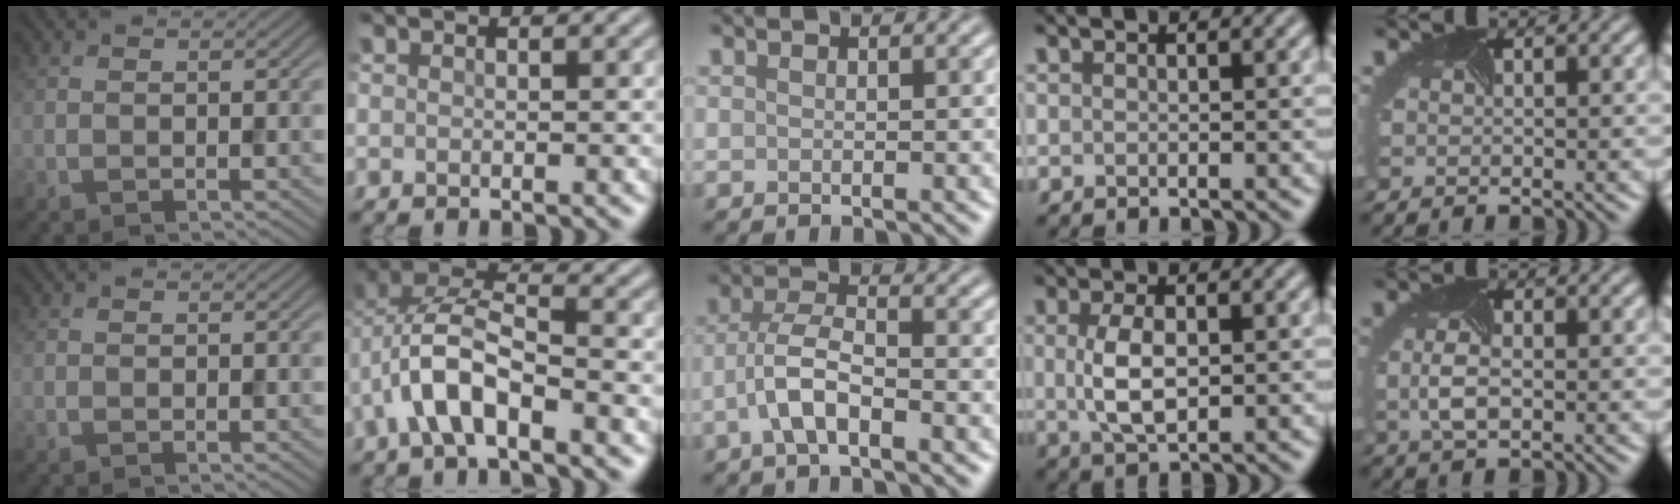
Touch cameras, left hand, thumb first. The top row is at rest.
{"index": {"total": 6.6, "force": [-2.6, 2.8, 5.4], "torque": [-0.107, 0.012, -0.053]}, "middle": {"total": 4.1, "force": [-1.7, 1.4, 3.5], "torque": [-0.071, 0.007, -0.040]}, "ring": {"total": 3.9, "force": [0.3, 1.8, 3.4], "torque": [-0.078, -0.001, 0.007]}, "little": {"total": 2.6, "force": [-0.2, 1.2, 2.3], "torque": [-0.061, -0.003, -0.003]}}